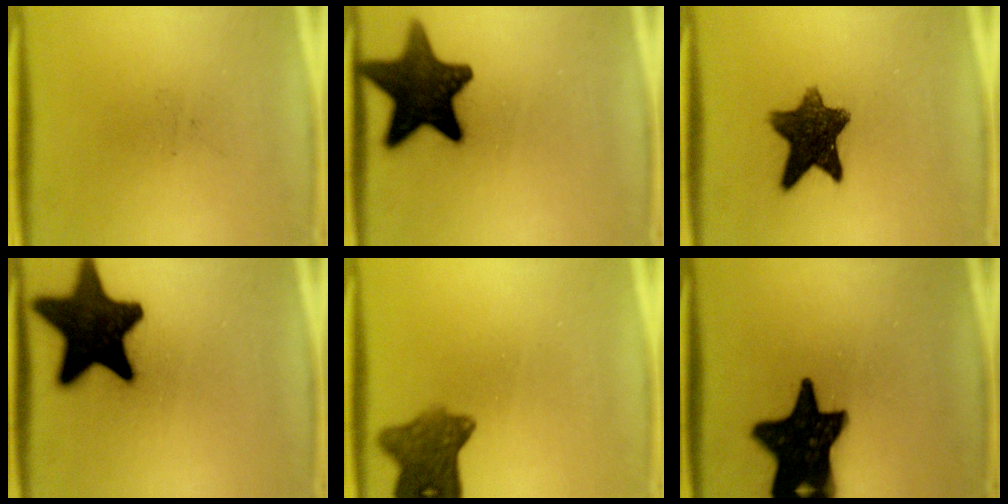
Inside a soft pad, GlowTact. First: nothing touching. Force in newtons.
{"total": 15.5}
{"total": 10.5}
{"total": 19.4}
{"total": 7.6}
{"total": 19.3}